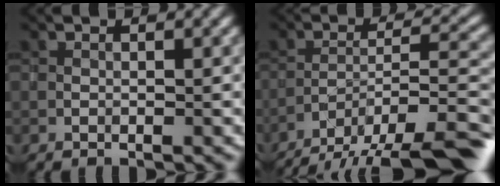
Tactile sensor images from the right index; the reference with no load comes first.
{"total": 12.7, "force": [-10.3, 3.1, 6.8], "torque": [-0.102, -0.004, -0.148]}